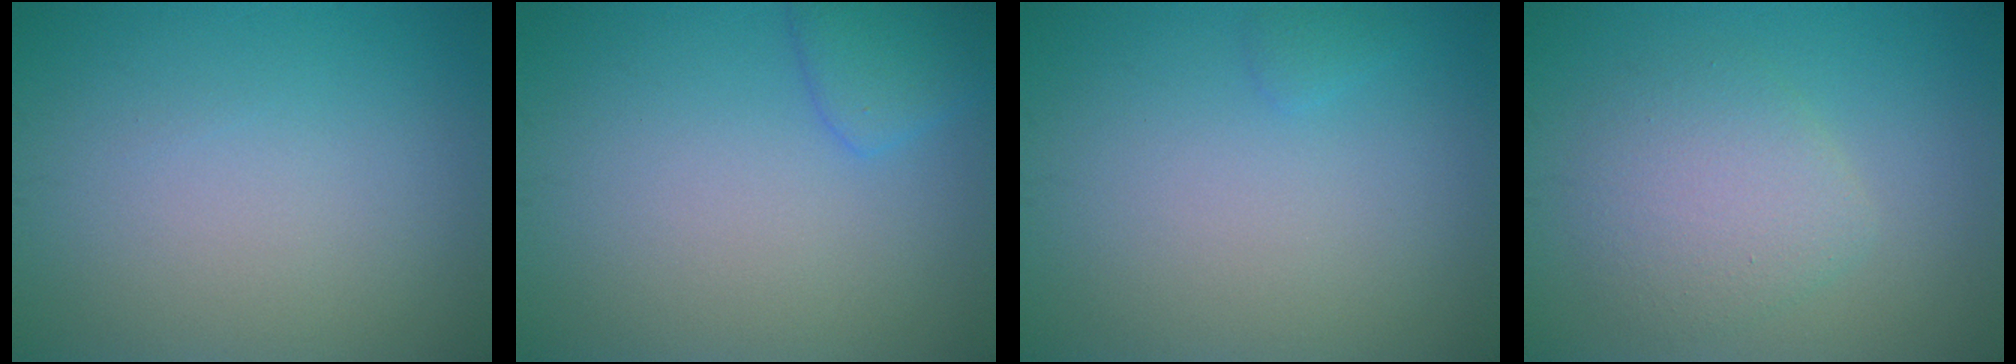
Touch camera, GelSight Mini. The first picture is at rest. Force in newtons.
{"total": 2.4, "press": 2.4, "slide": 0.2}
{"total": 0.6, "press": 0.6, "slide": 0.0}
{"total": 3.6, "press": 3.6, "slide": 0.4}